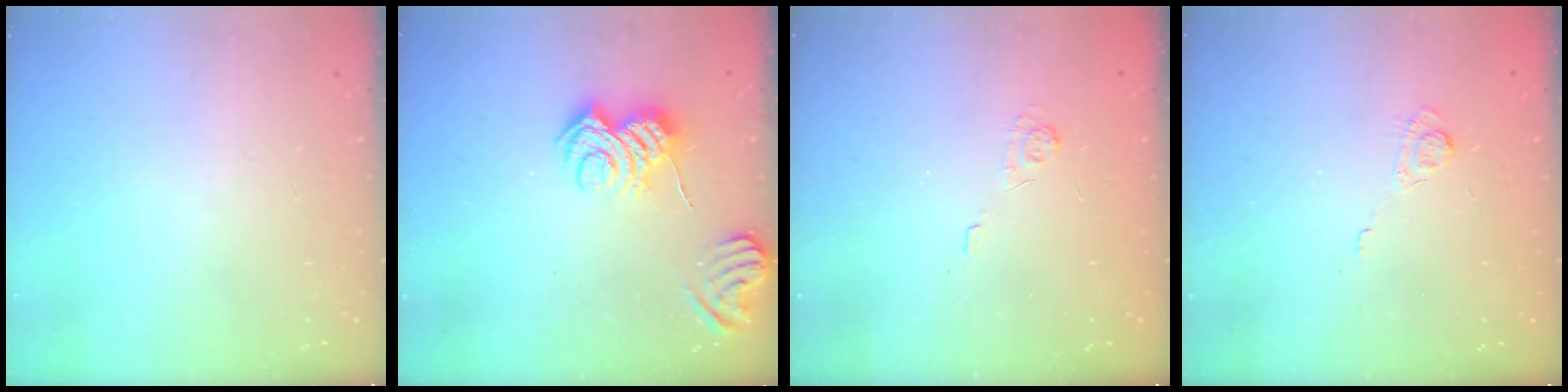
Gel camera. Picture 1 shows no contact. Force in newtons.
{"total": 5.7, "press": 5.7, "slide": 0.5}
{"total": 2.0, "press": 1.4, "slide": 1.4}
{"total": 2.8, "press": 2.4, "slide": 1.4}